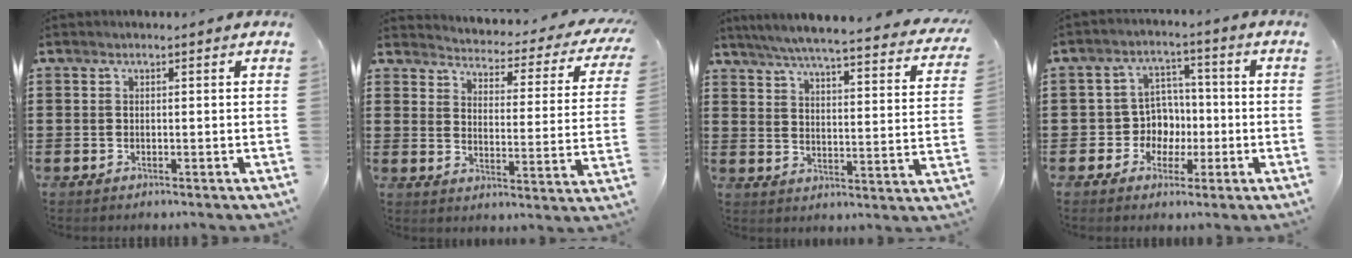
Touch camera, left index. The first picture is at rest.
{"total": 2.5, "force": [2.4, 0.2, 0.7], "torque": [-0.034, -0.029, 0.030]}
{"total": 5.2, "force": [4.7, -0.3, 2.3], "torque": [-0.066, -0.036, 0.074]}
{"total": 5.9, "force": [-0.6, 5.6, 1.5], "torque": [-0.051, 0.009, -0.010]}